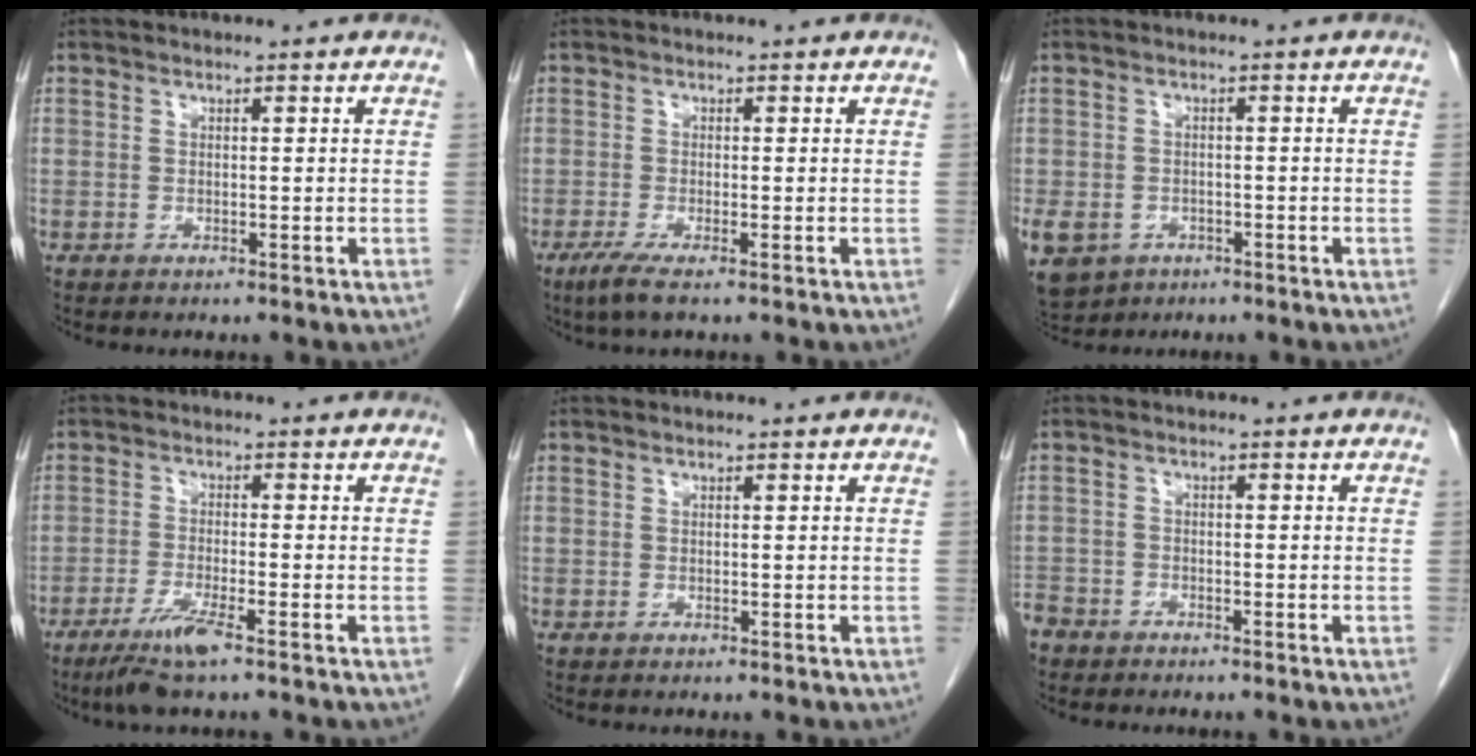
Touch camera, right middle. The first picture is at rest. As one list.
[{"total": 3.1, "force": [-1.9, 0.2, 2.4], "torque": [-0.050, -0.010, -0.040]}, {"total": 15.5, "force": [-7.1, 12.3, 6.2], "torque": [-0.200, -0.013, -0.097]}, {"total": 5.7, "force": [-3.7, 0.0, 4.3], "torque": [-0.090, -0.015, -0.072]}, {"total": 0.0}, {"total": 4.7, "force": [-4.0, 2.5, 0.5], "torque": [-0.016, -0.001, -0.079]}]